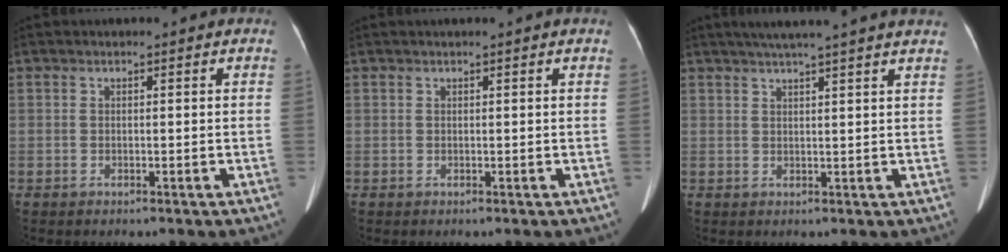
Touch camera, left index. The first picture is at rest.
{"total": 0.0}
{"total": 12.0, "force": [10.0, -0.5, 6.5], "torque": [-0.101, 0.031, 0.119]}